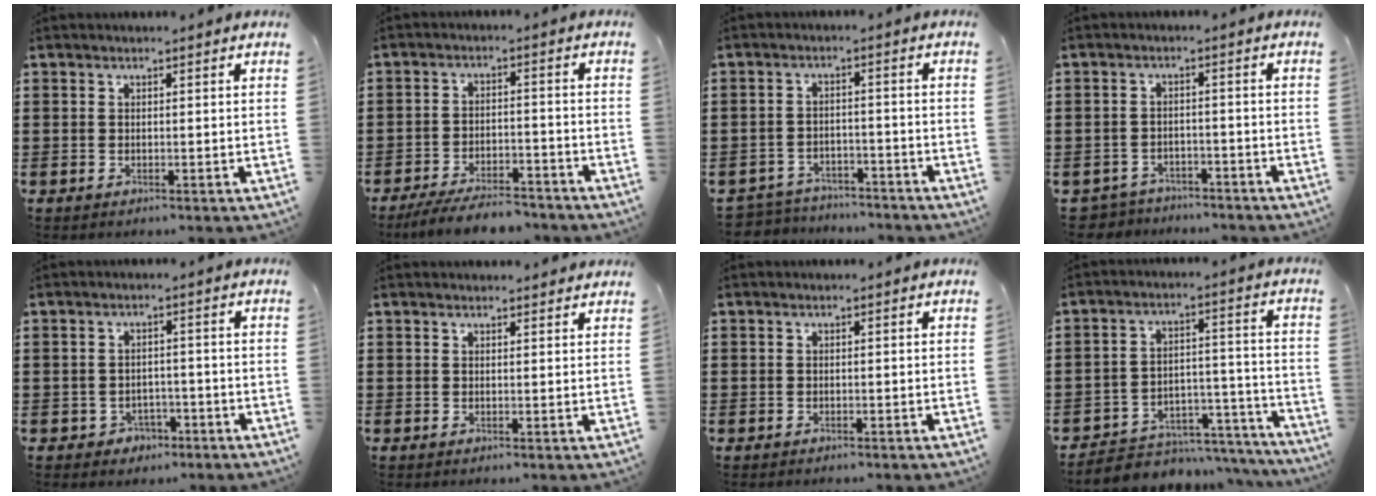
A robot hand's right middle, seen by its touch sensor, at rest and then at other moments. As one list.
[{"total": 5.8, "force": [-5.5, 0.8, 1.9], "torque": [-0.041, -0.001, -0.107]}, {"total": 4.1, "force": [-4.1, 0.6, -0.3], "torque": [-0.009, -0.002, -0.089]}, {"total": 3.3, "force": [-3.3, 0.6, -0.3], "torque": [-0.011, -0.005, -0.073]}, {"total": 2.2, "force": [-1.7, 1.3, 0.2], "torque": [-0.014, 0.000, -0.038]}, {"total": 1.0, "force": [1.0, 0.2, 0.2], "torque": [0.002, -0.002, 0.017]}, {"total": 0.6, "force": [-0.5, 0.4, -0.1], "torque": [0.001, 0.001, -0.011]}, {"total": 4.4, "force": [-4.0, 1.8, 0.5], "torque": [-0.016, 0.009, -0.081]}]